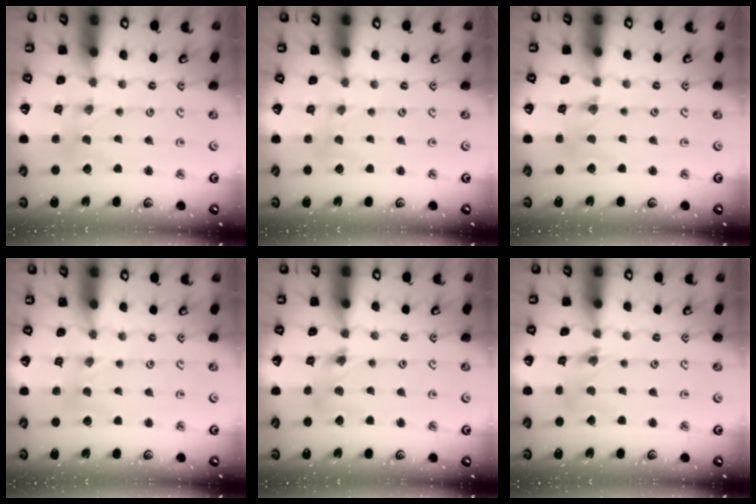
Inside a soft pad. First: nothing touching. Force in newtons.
{"total": 0.0}
{"total": 1.5, "press": 1.5, "slide": 0.3}
{"total": 0.5, "press": 0.5, "slide": 0.1}
{"total": 4.0, "press": 3.9, "slide": 0.5}
{"total": 2.5, "press": 2.4, "slide": 0.4}